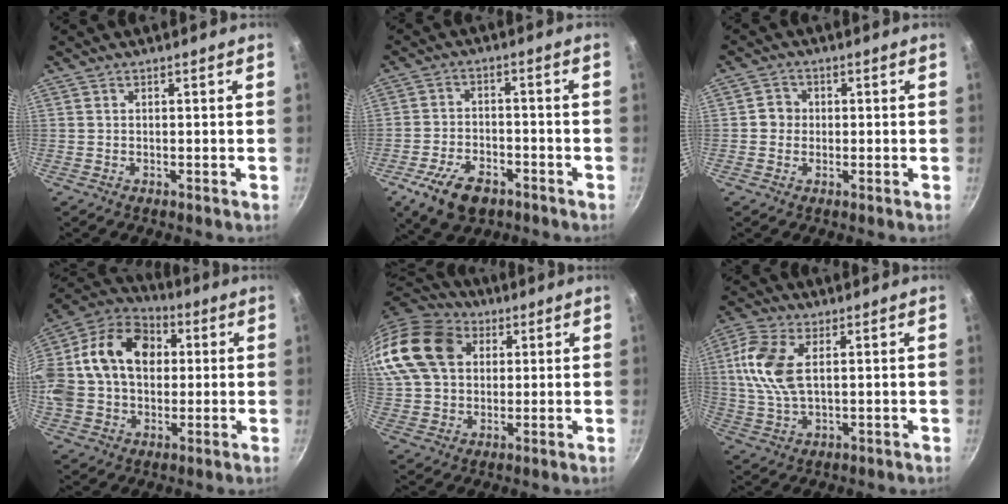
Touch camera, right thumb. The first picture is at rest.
{"total": 10.5, "force": [-5.9, 5.8, 6.5], "torque": [-0.110, 0.025, -0.102]}
{"total": 3.1, "force": [-0.1, 2.9, 0.9], "torque": [0.006, 0.007, -0.008]}
{"total": 24.0, "force": [3.3, 17.6, 16.0], "torque": [-0.289, 0.042, 0.045]}
{"total": 21.7, "force": [7.1, 16.3, 12.5], "torque": [-0.257, 0.021, 0.126]}
{"total": 10.7, "force": [2.4, 5.6, 8.8], "torque": [-0.183, 0.005, 0.045]}